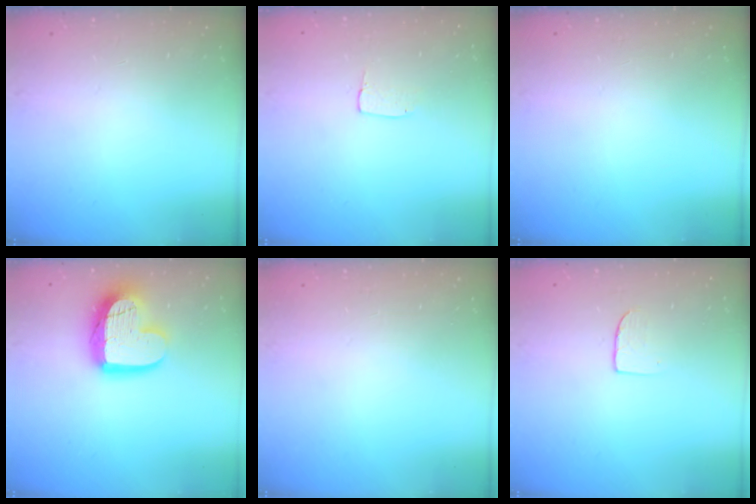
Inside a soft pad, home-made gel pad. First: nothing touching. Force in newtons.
{"total": 3.9, "press": 3.9, "slide": 0.1}
{"total": 0.0}
{"total": 17.3, "press": 17.3, "slide": 1.7}
{"total": 0.0}
{"total": 4.7, "press": 4.7, "slide": 0.4}